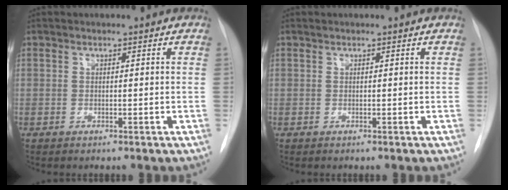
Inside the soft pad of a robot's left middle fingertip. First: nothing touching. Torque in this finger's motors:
{"motor_torque": [0.06, -0.03, -0.07, 0.00]}